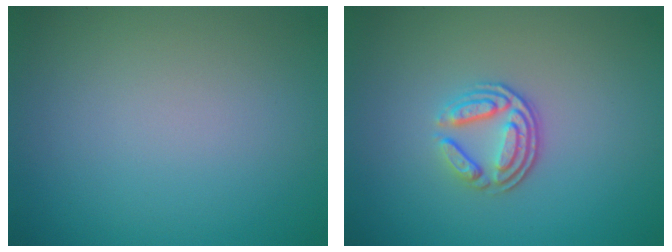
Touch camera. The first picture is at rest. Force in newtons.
{"total": 3.4, "press": 2.5, "slide": 2.2}